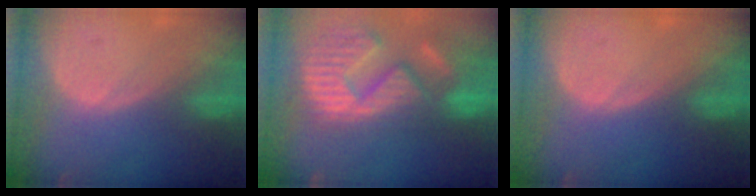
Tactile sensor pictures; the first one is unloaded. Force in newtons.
{"total": 15.4, "press": 12.6, "slide": 8.8}
{"total": 0.0}